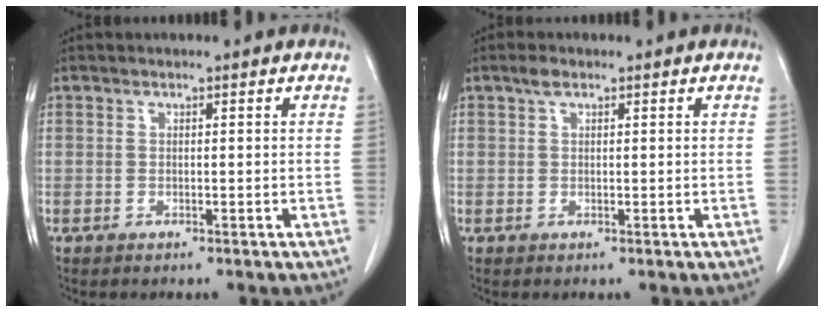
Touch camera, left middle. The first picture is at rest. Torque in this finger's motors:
{"motor_torque": [-0.03, 0.12, -0.19, -0.02]}